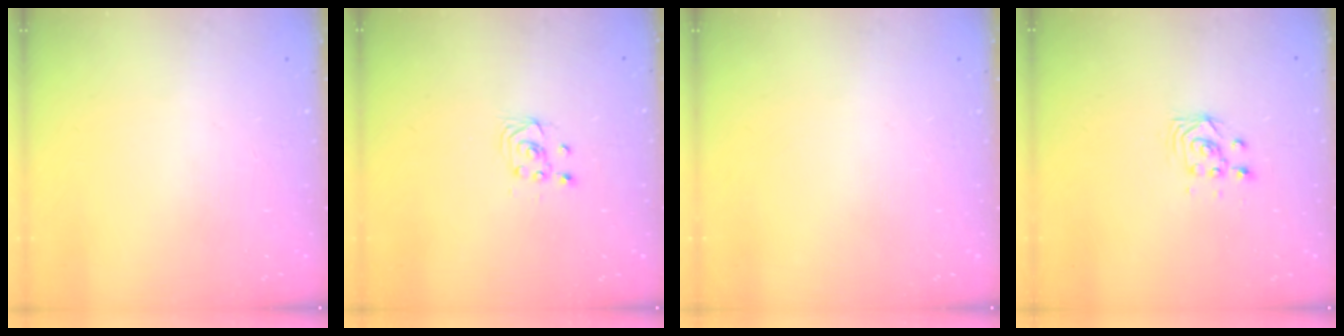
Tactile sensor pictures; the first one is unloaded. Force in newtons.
{"total": 2.5, "press": 2.2, "slide": 1.1}
{"total": 0.0}
{"total": 2.9, "press": 2.9, "slide": 0.4}